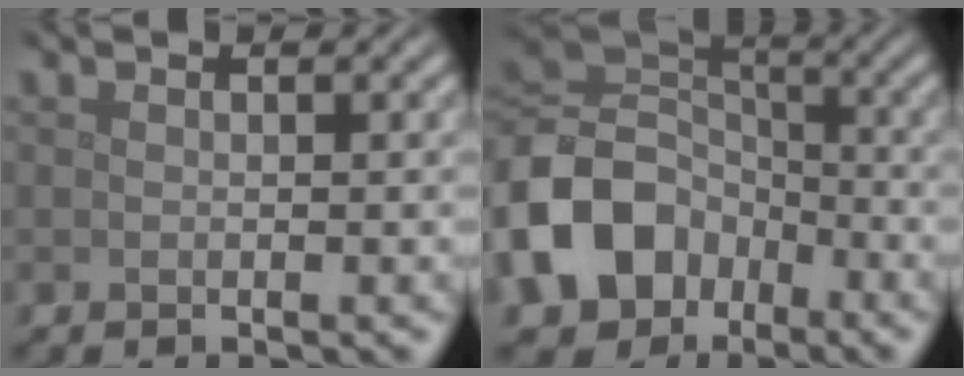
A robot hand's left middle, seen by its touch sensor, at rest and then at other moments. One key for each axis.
{"total": 12.4, "fx": -5.2, "fy": 9.6, "fz": 5.8, "tx": -0.146, "ty": -0.007, "tz": -0.119}